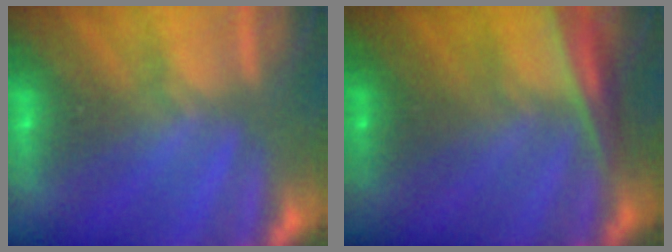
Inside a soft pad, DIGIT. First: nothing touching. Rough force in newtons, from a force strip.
{"total": 2.9}